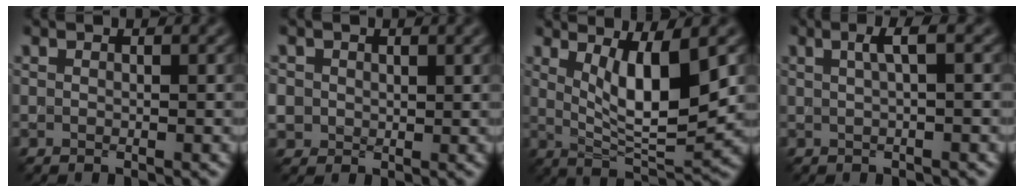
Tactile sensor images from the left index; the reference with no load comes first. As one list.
[{"total": 2.5, "force": [0.5, 2.3, 0.7], "torque": [-0.026, 0.002, 0.012]}, {"total": 6.4, "force": [1.9, 1.7, 5.9], "torque": [-0.099, -0.018, 0.039]}, {"total": 2.1, "force": [0.6, 0.3, 2.0], "torque": [-0.030, 0.008, 0.009]}]